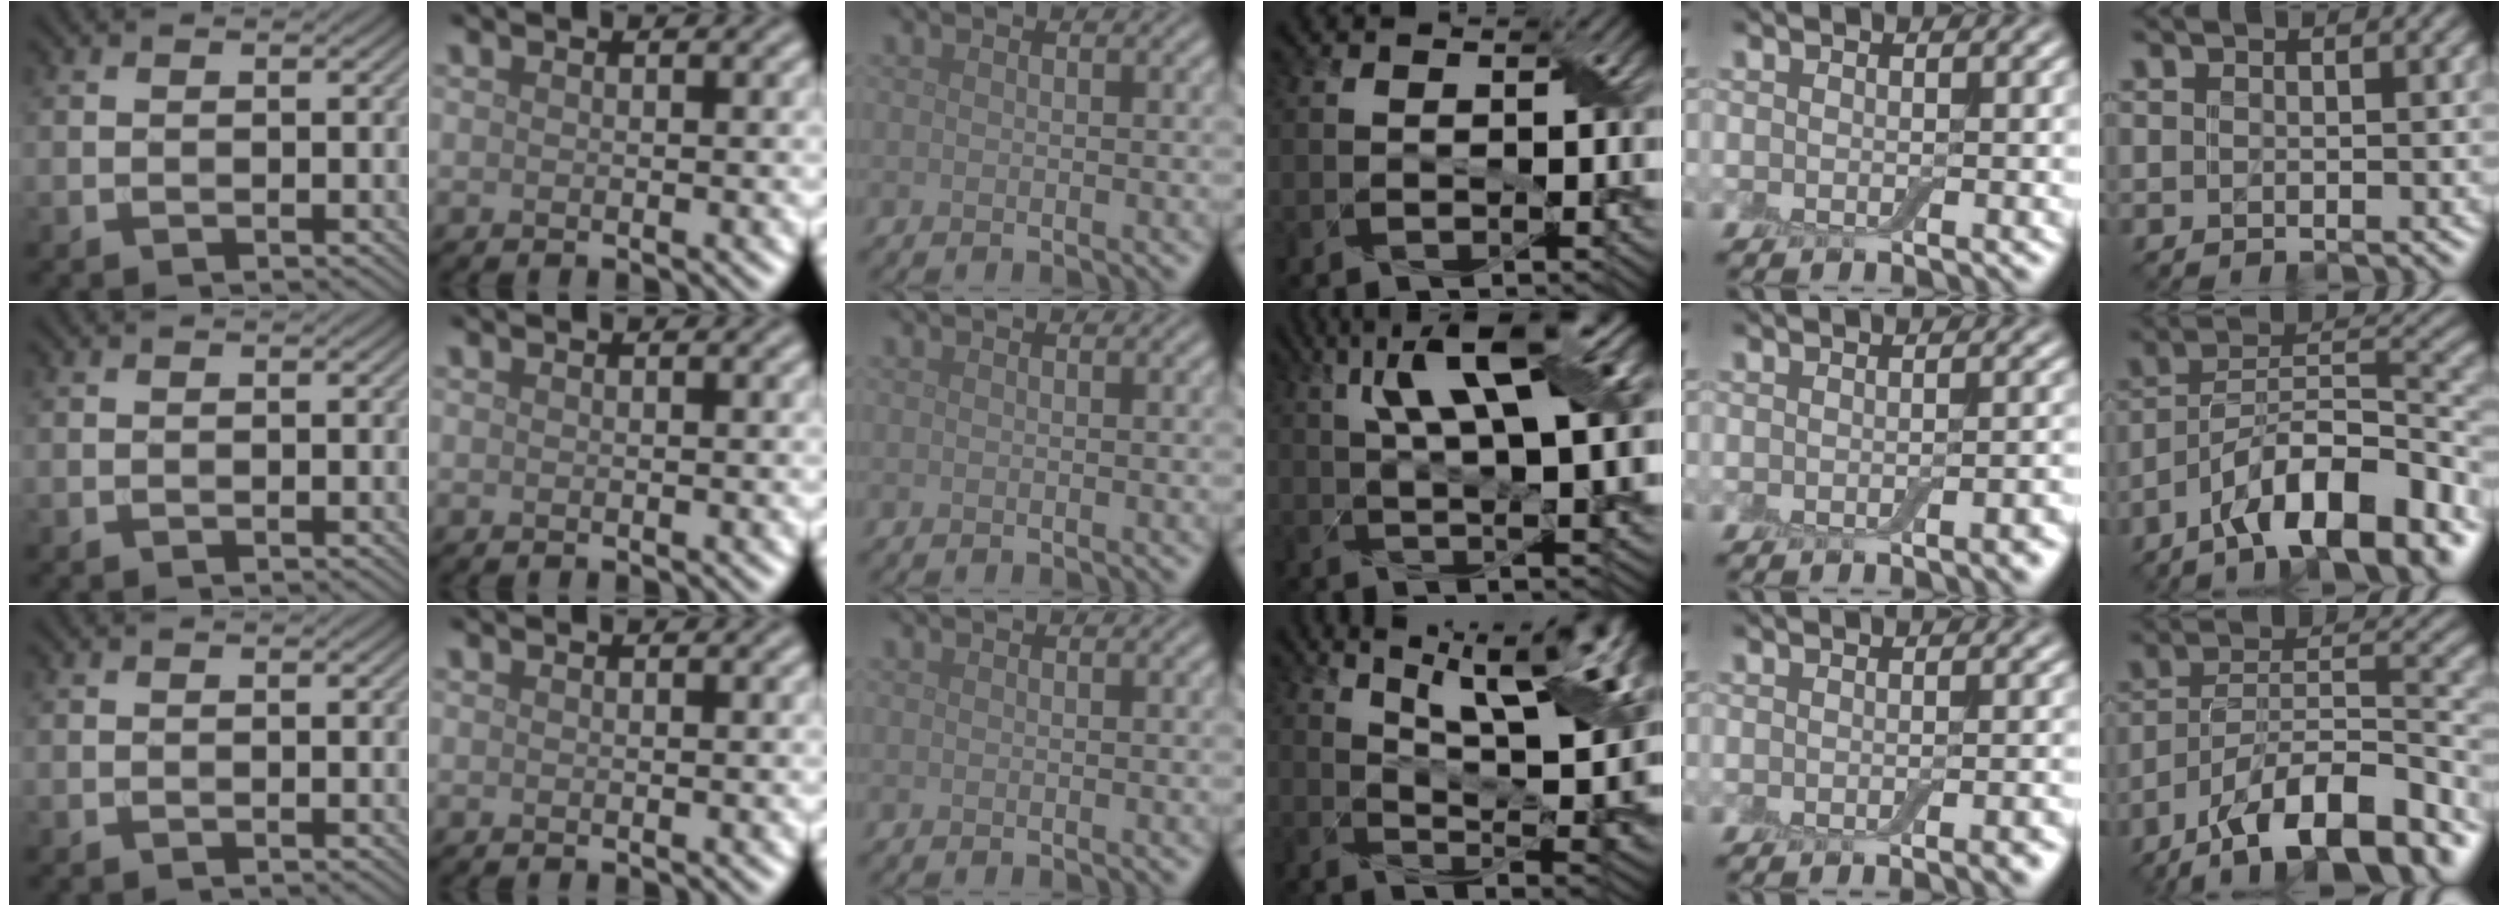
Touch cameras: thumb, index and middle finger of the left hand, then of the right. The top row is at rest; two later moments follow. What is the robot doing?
{"motion": "wrap", "object": "adhesive wrap"}